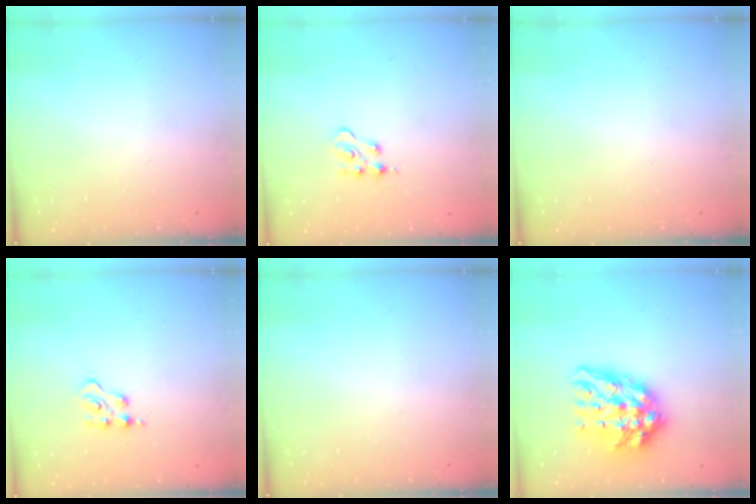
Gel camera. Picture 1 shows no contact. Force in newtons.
{"total": 3.2, "press": 3.1, "slide": 0.6}
{"total": 0.0}
{"total": 3.9, "press": 3.8, "slide": 0.5}
{"total": 0.0}
{"total": 15.3, "press": 15.2, "slide": 2.0}